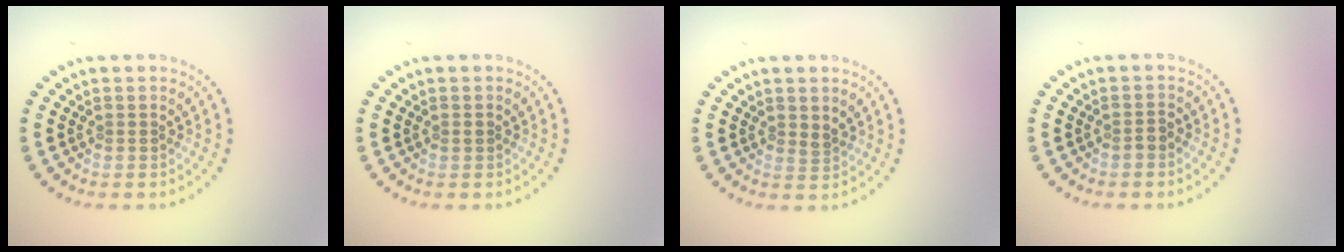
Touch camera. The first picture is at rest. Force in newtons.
{"total": 0.5, "press": 0.5, "slide": 0.0}
{"total": 0.9, "press": 0.8, "slide": 0.5}
{"total": 0.9, "press": 0.8, "slide": 0.4}